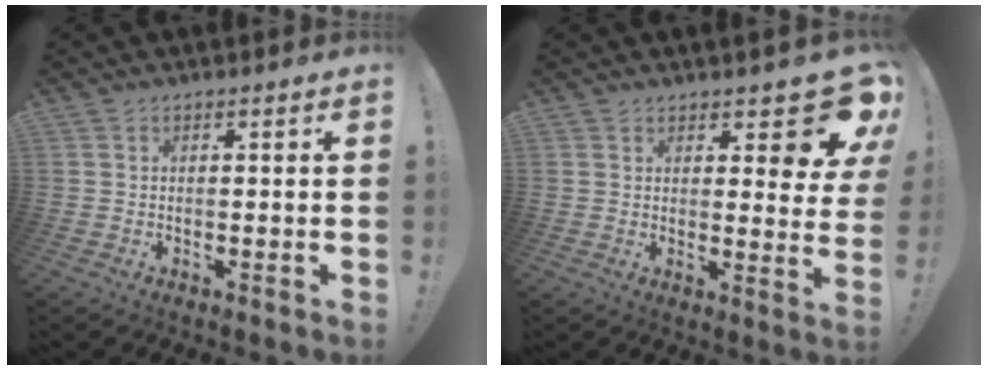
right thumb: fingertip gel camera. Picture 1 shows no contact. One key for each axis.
{"total": 8.8, "fx": 6.2, "fy": 2.5, "fz": 5.7, "tx": -0.057, "ty": -0.063, "tz": 0.108}